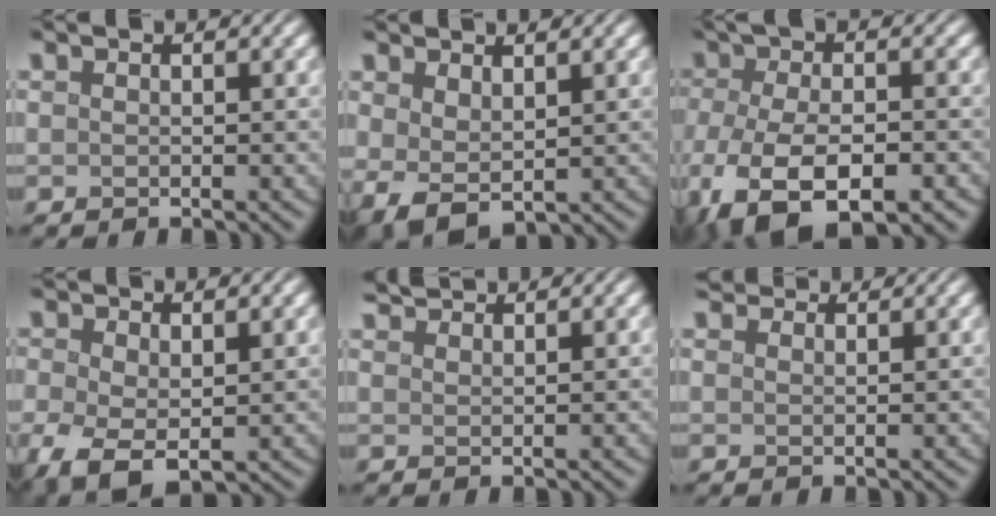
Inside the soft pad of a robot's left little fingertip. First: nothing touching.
{"total": 2.5, "force": [0.4, 1.5, 2.0], "torque": [-0.050, -0.007, 0.016]}
{"total": 12.0, "force": [-5.8, 5.5, 8.9], "torque": [-0.178, -0.032, -0.078]}
{"total": 4.1, "force": [-1.0, 2.3, 3.3], "torque": [-0.083, -0.012, -0.012]}
{"total": 3.0, "force": [2.9, 0.3, 0.7], "torque": [-0.011, 0.011, 0.044]}
{"total": 4.5, "force": [4.0, 1.4, 1.5], "torque": [-0.029, 0.018, 0.045]}